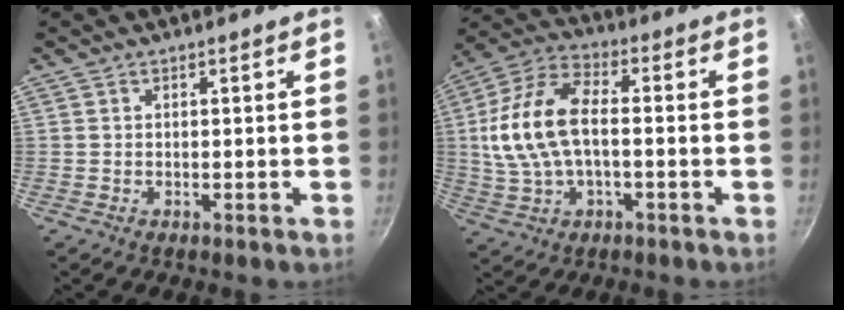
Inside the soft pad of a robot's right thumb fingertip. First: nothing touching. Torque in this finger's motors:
{"motor_torque": [-0.40, 1.36, 1.07, -0.94, 0.39]}